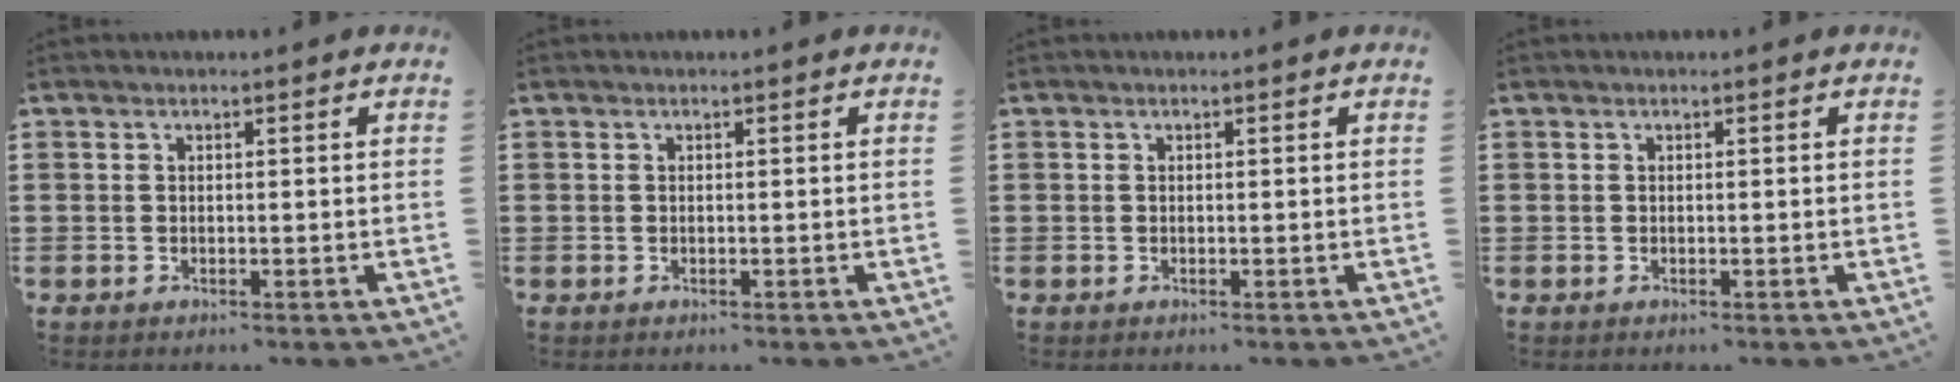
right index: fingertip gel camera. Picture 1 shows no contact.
{"total": 0.0}
{"total": 0.0}
{"total": 0.0}